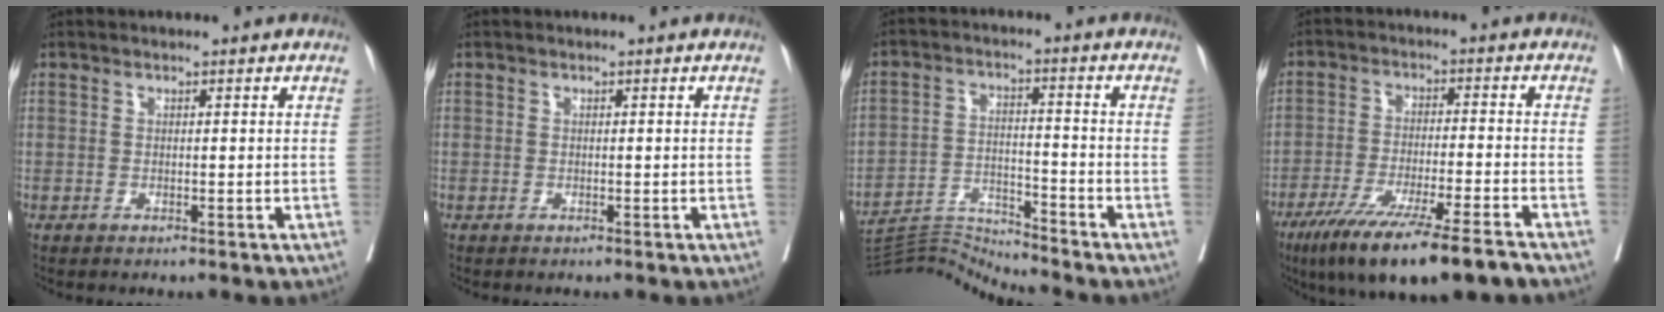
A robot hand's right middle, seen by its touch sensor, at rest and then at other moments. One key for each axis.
{"total": 0.0}
{"total": 8.1, "fx": -7.3, "fy": -3.1, "fz": -1.7, "tx": 0.016, "ty": 0.009, "tz": -0.133}
{"total": 15.0, "fx": -10.8, "fy": 0.6, "fz": 10.4, "tx": -0.163, "ty": -0.042, "tz": -0.178}